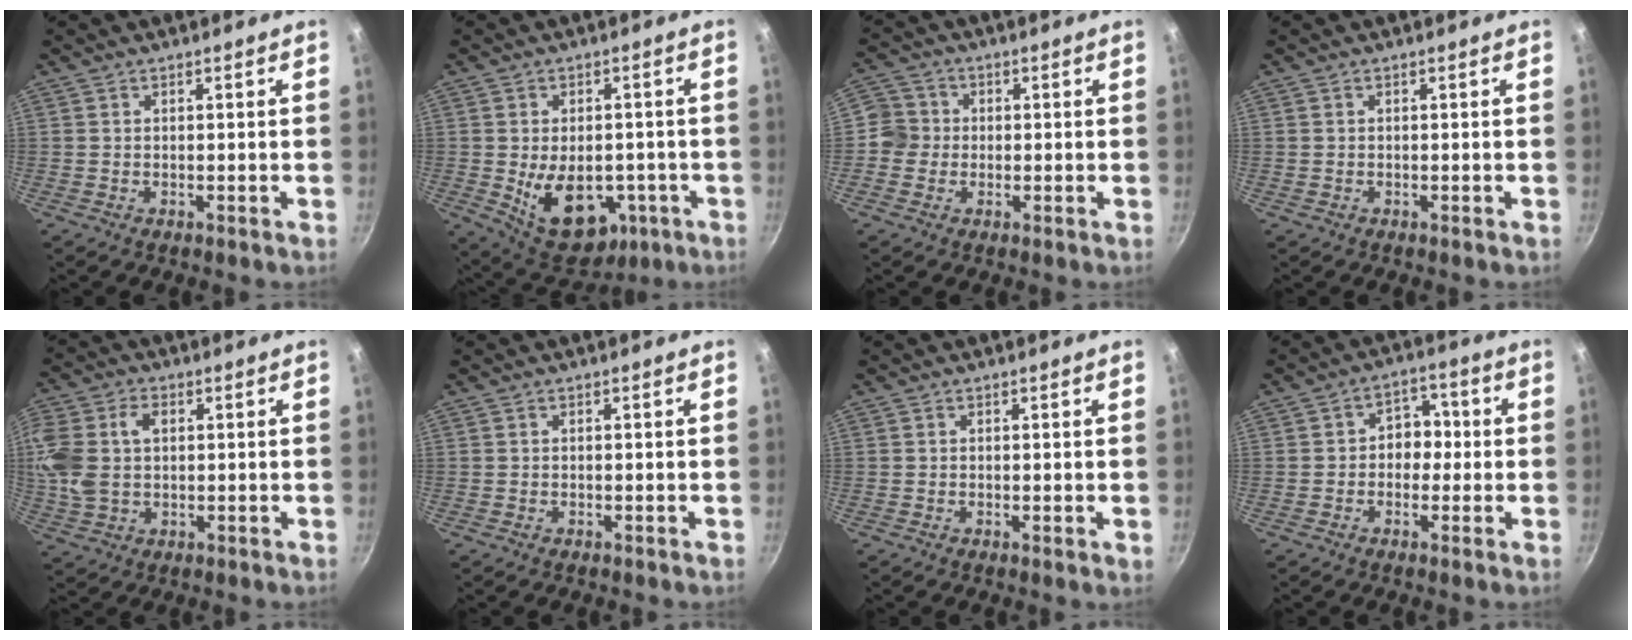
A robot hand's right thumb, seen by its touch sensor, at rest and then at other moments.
{"total": 14.0, "force": [-3.8, 9.0, 10.0], "torque": [-0.133, 0.007, -0.033]}
{"total": 5.4, "force": [-0.5, 5.2, 1.1], "torque": [0.001, 0.011, -0.019]}
{"total": 0.0}
{"total": 14.5, "force": [1.9, 9.9, 10.4], "torque": [-0.260, 0.015, 0.039]}
{"total": 0.0}
{"total": 1.1, "force": [-0.1, 0.2, 1.1], "torque": [-0.018, -0.005, -0.003]}
{"total": 6.0, "force": [-0.3, 4.7, 3.8], "torque": [-0.015, 0.020, -0.015]}